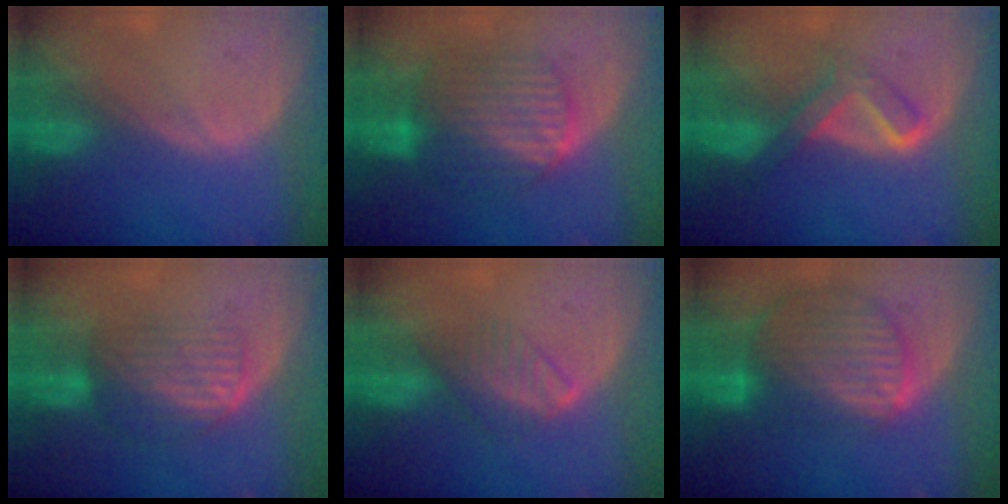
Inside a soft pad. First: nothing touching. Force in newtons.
{"total": 8.9, "press": 8.9, "slide": 0.5}
{"total": 5.2, "press": 5.1, "slide": 0.3}
{"total": 6.2, "press": 6.1, "slide": 1.4}
{"total": 4.1, "press": 4.1, "slide": 0.8}
{"total": 10.4, "press": 8.9, "slide": 5.4}